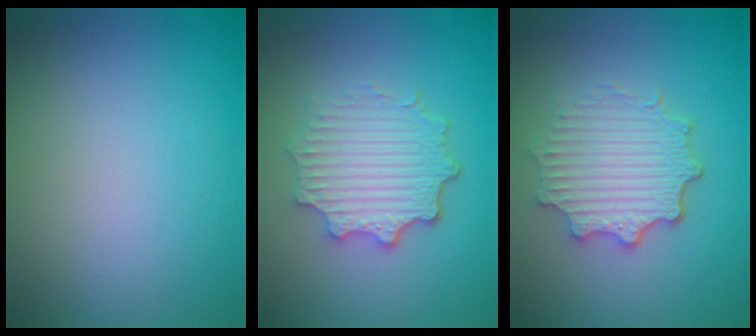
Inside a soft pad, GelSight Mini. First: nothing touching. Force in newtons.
{"total": 4.8, "press": 3.8, "slide": 3.0}
{"total": 4.9, "press": 3.8, "slide": 3.1}